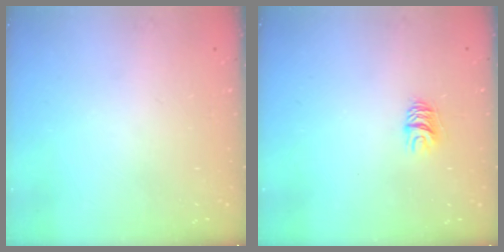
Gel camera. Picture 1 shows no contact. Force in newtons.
{"total": 5.6, "press": 5.6, "slide": 0.5}